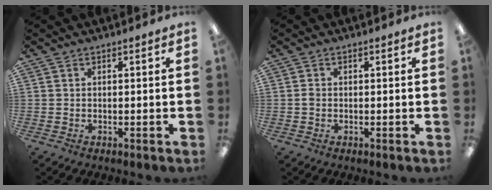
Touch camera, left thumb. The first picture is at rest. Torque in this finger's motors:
{"motor_torque": [-0.36, -0.04, 0.03, 0.26, 0.00]}